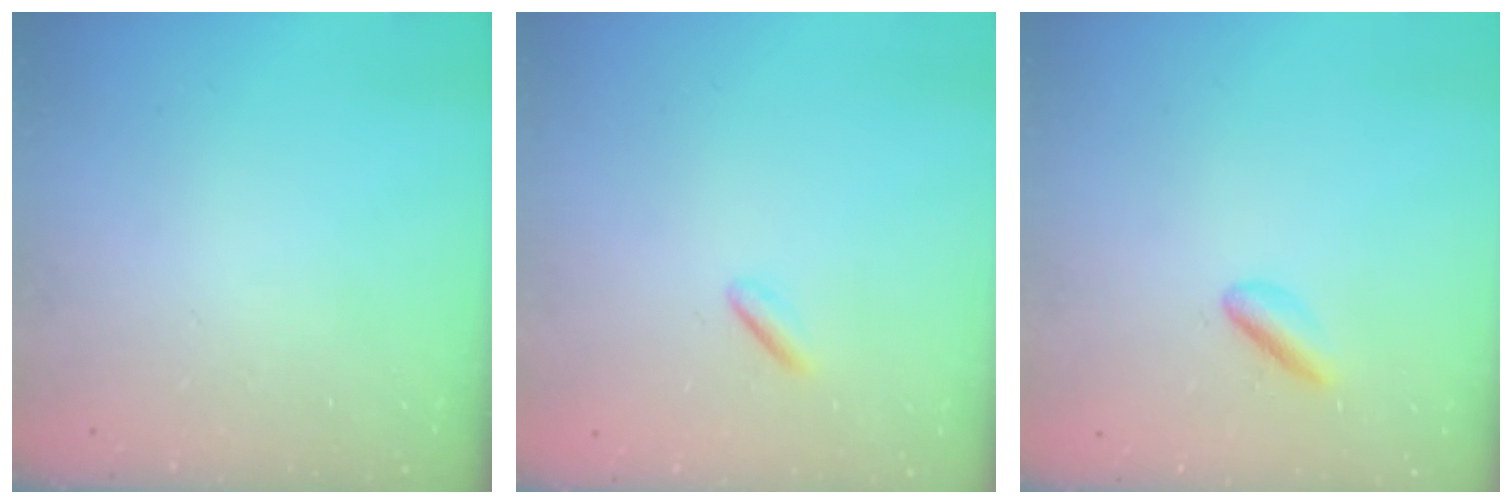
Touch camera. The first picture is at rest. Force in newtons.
{"total": 0.6, "press": 0.0, "slide": 0.6}
{"total": 2.5, "press": 2.5, "slide": 0.2}